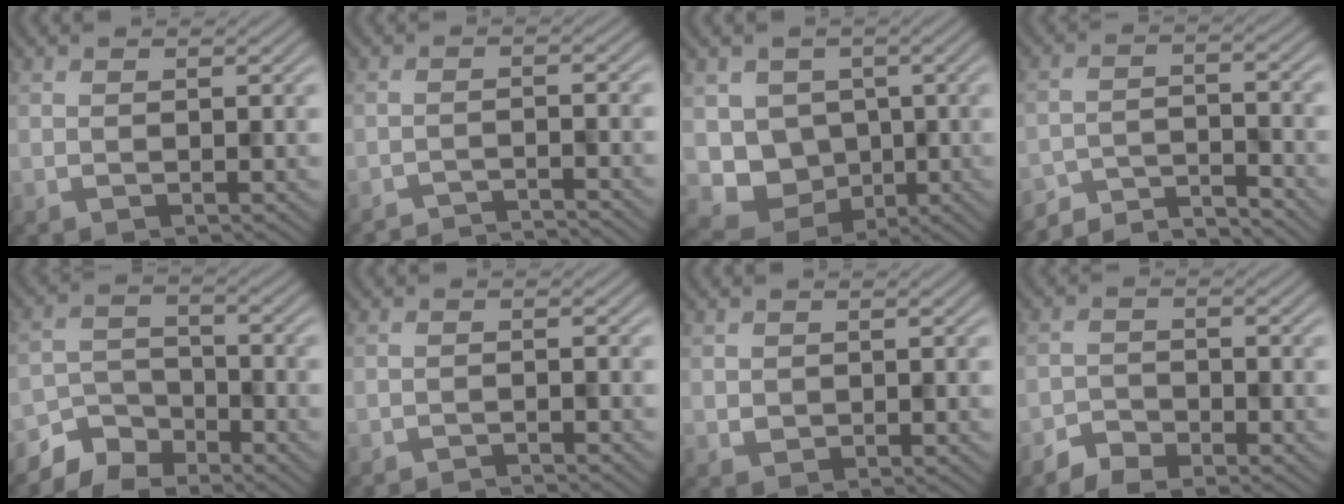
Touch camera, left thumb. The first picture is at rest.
{"total": 3.5, "force": [-3.4, 0.2, 0.8], "torque": [-0.006, 0.005, -0.062]}
{"total": 6.9, "force": [-0.4, 6.3, 3.0], "torque": [-0.067, -0.026, -0.015]}
{"total": 5.7, "force": [-5.5, 0.6, 1.2], "torque": [-0.026, -0.001, -0.104]}
{"total": 5.2, "force": [-4.4, 2.4, 1.2], "torque": [-0.026, -0.001, -0.099]}
{"total": 1.8, "force": [-1.8, 0.0, 0.4], "torque": [-0.003, 0.002, -0.035]}
{"total": 0.9, "force": [0.2, 0.9, 0.2], "torque": [-0.007, -0.004, 0.006]}
{"total": 3.0, "force": [-2.5, 1.2, 1.1], "torque": [-0.020, 0.000, -0.055]}